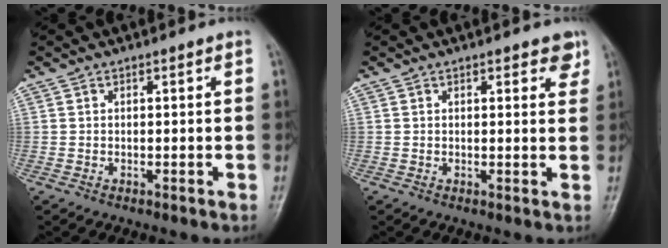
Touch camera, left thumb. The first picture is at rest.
{"total": 3.2, "force": [2.0, 1.4, 1.9], "torque": [-0.002, -0.008, 0.020]}